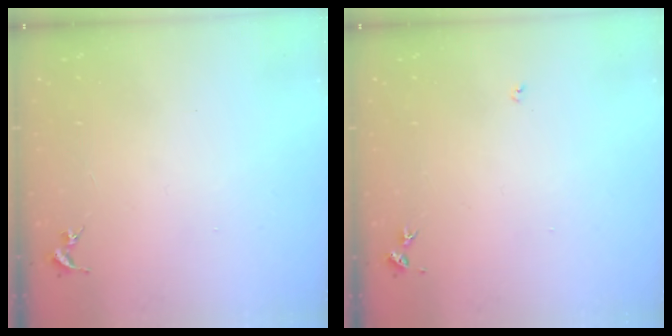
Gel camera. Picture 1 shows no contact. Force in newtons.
{"total": 3.0, "press": 3.0, "slide": 0.4}